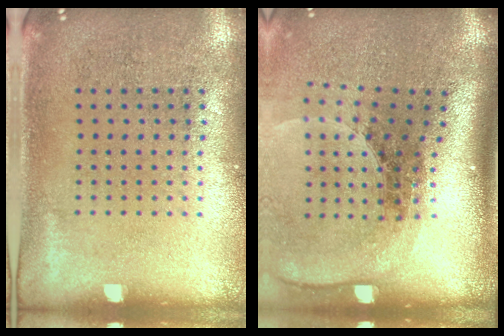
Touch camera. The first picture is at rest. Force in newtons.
{"total": 2.6, "press": 1.9, "slide": 1.8}